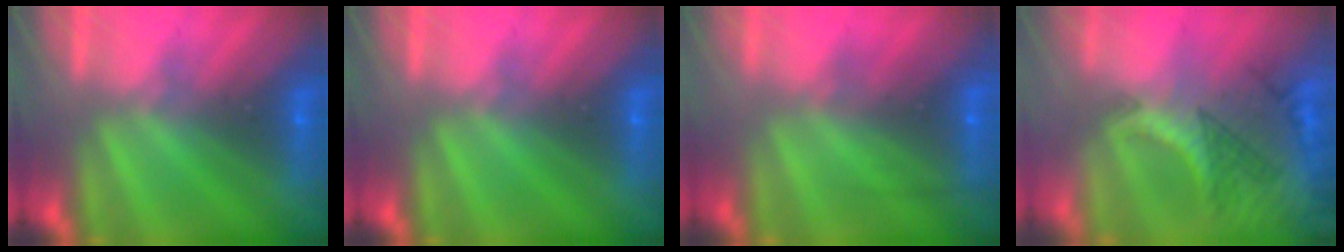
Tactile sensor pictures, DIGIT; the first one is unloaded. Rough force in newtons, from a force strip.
{"total": 0.0}
{"total": 2.2}
{"total": 3.1}